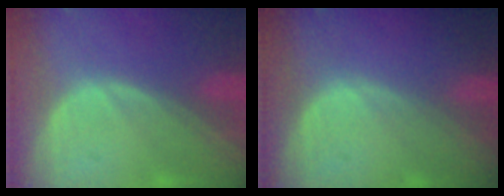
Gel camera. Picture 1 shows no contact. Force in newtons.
{"total": 0.0}